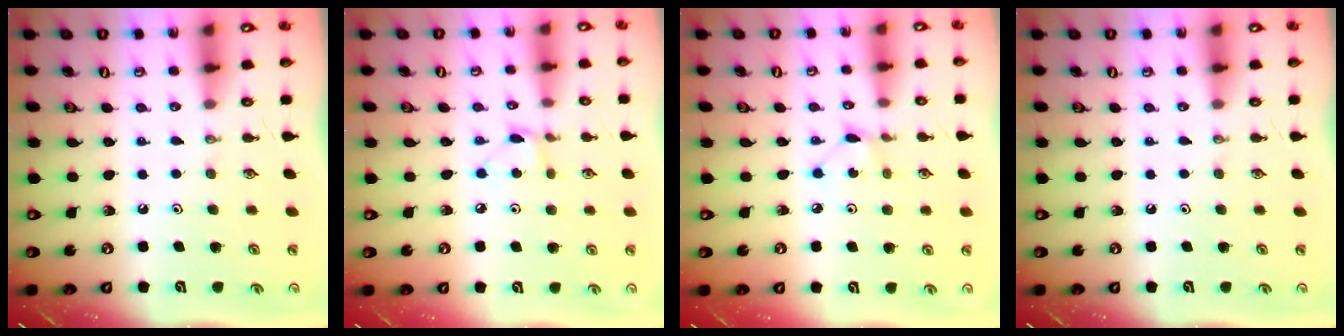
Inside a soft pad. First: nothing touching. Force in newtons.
{"total": 4.2, "press": 4.1, "slide": 0.6}
{"total": 2.5, "press": 2.5, "slide": 0.4}
{"total": 0.0}